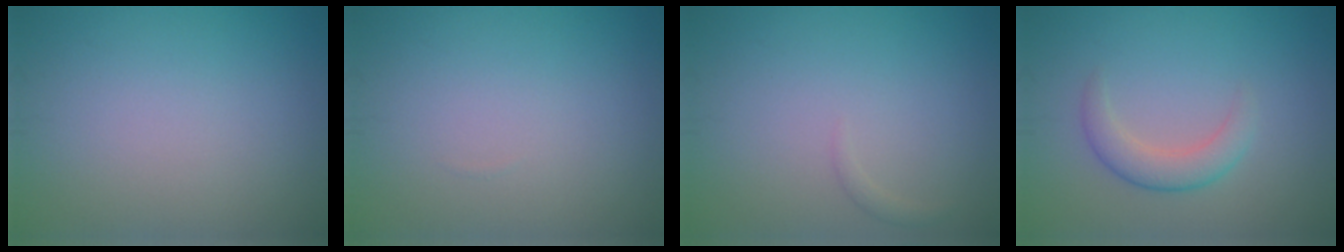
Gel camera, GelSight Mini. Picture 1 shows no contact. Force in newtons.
{"total": 0.0}
{"total": 0.6, "press": 0.6, "slide": 0.1}
{"total": 2.8, "press": 2.8, "slide": 0.2}